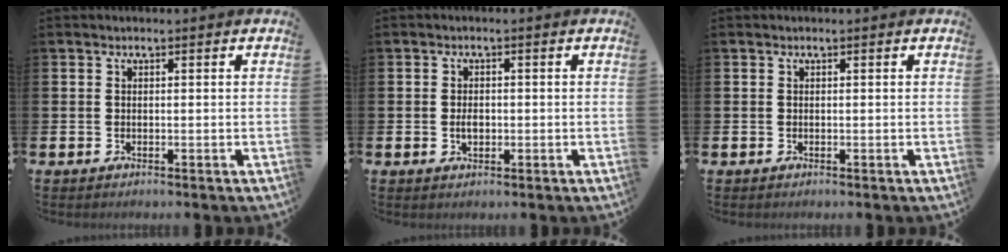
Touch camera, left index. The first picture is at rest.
{"total": 2.0, "force": [-0.2, 1.2, 1.5], "torque": [-0.019, 0.000, -0.006]}
{"total": 0.0}